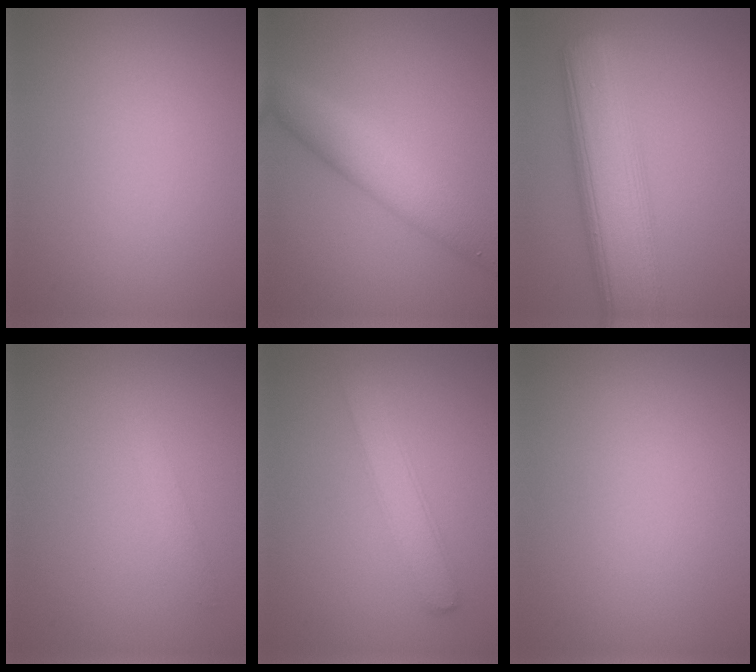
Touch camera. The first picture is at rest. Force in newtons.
{"total": 5.1, "press": 5.1, "slide": 0.0}
{"total": 8.9, "press": 8.9, "slide": 0.3}
{"total": 1.0, "press": 1.0, "slide": 0.1}
{"total": 2.5, "press": 2.5, "slide": 0.1}
{"total": 0.0}